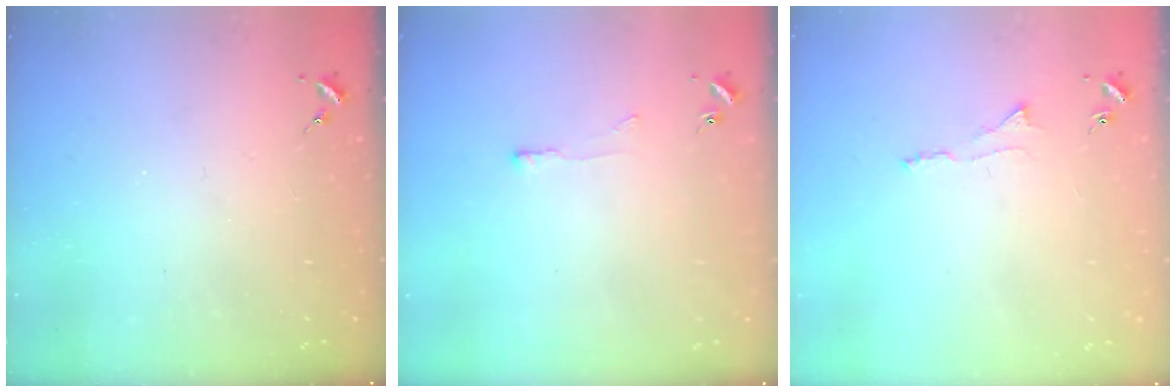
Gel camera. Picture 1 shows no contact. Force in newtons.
{"total": 3.3, "press": 3.3, "slide": 0.3}
{"total": 3.6, "press": 3.6, "slide": 0.6}